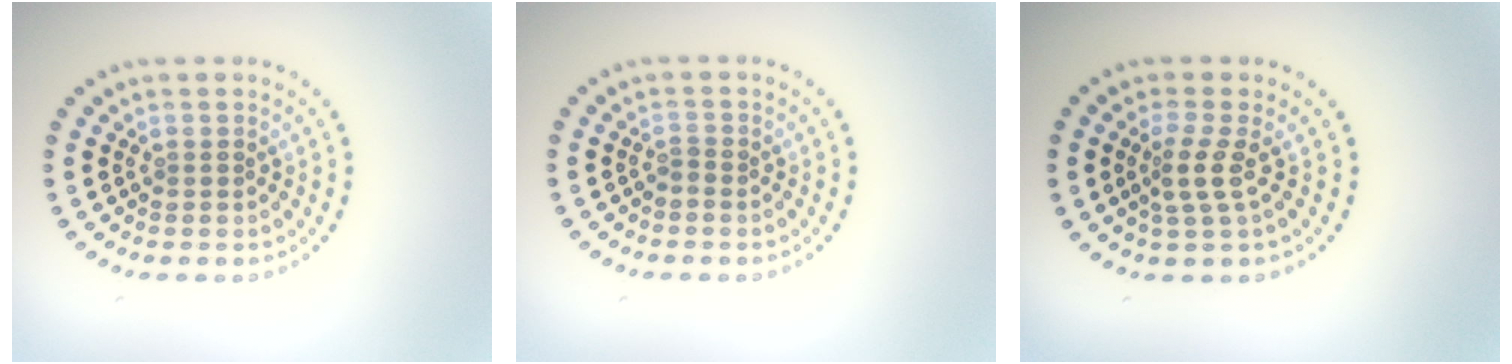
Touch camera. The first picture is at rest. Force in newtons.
{"total": 0.6, "press": 0.2, "slide": 0.6}
{"total": 2.3, "press": 1.6, "slide": 1.6}